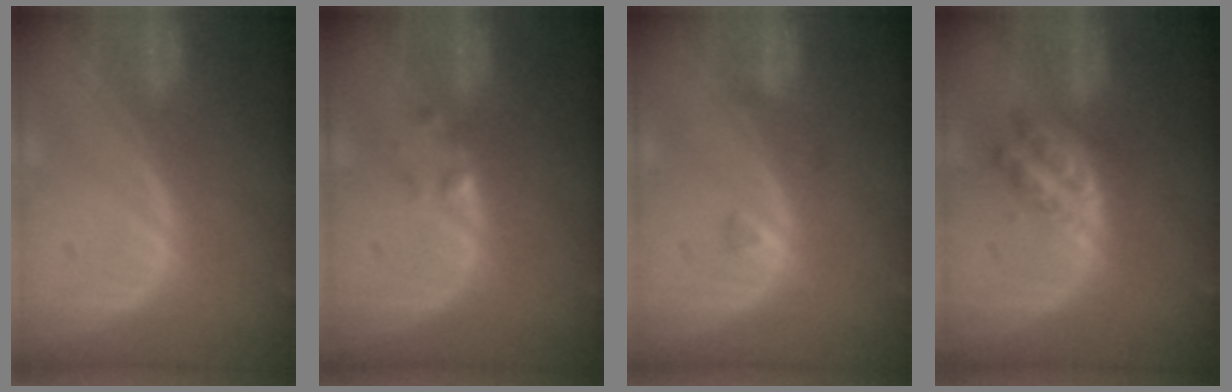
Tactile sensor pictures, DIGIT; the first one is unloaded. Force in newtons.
{"total": 1.4, "press": 1.2, "slide": 0.7}
{"total": 1.2, "press": 1.2, "slide": 0.1}
{"total": 5.4, "press": 5.0, "slide": 2.2}